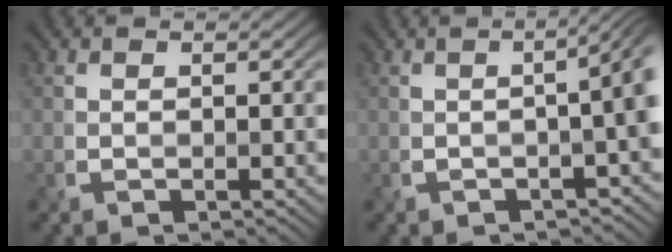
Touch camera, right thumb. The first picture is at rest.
{"total": 6.3, "force": [-1.1, 2.2, 5.8], "torque": [-0.041, 0.006, -0.016]}